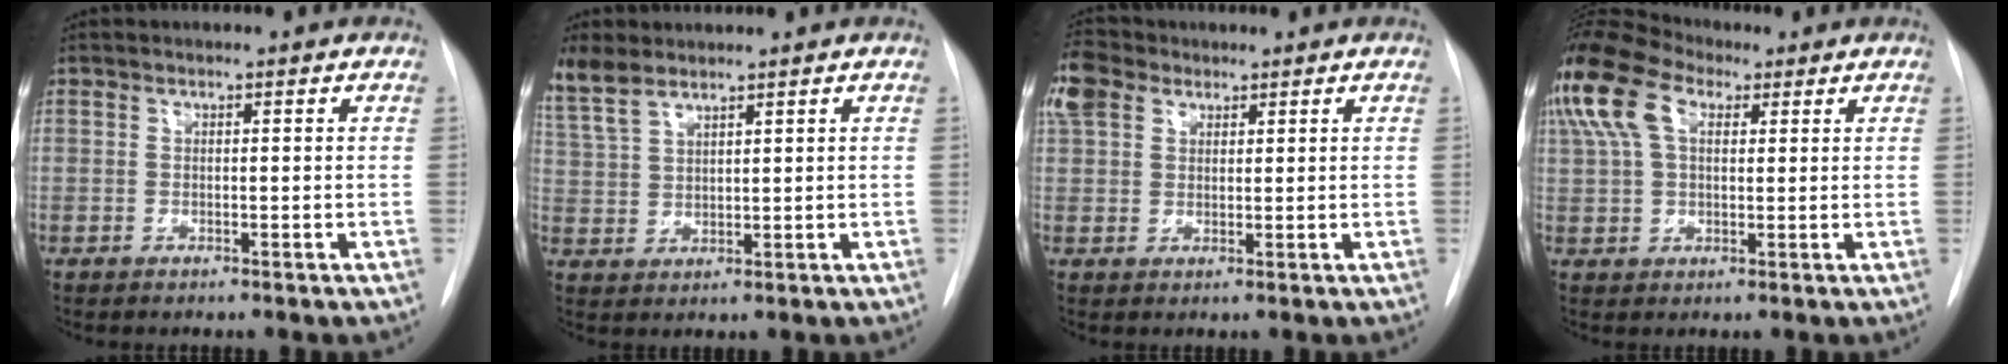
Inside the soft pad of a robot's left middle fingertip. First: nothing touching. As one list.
[{"total": 6.8, "force": [5.7, 2.4, 3.0], "torque": [-0.076, 0.012, 0.127]}, {"total": 6.1, "force": [3.5, 4.0, 2.9], "torque": [-0.083, 0.027, 0.073]}, {"total": 17.5, "force": [8.2, 10.6, 11.3], "torque": [-0.295, 0.075, 0.150]}]